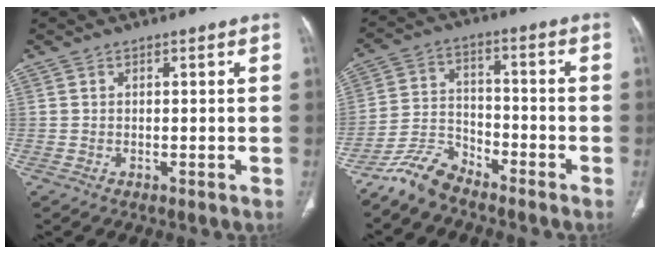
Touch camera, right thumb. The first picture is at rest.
{"total": 7.7, "force": [-6.8, 2.9, 2.2], "torque": [-0.043, 0.045, -0.141]}